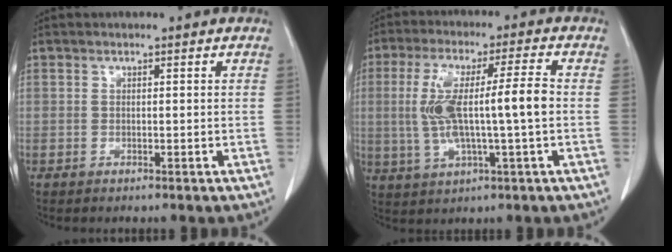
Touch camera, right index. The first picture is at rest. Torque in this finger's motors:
{"motor_torque": [1.43, -0.08, 0.66, 0.21]}